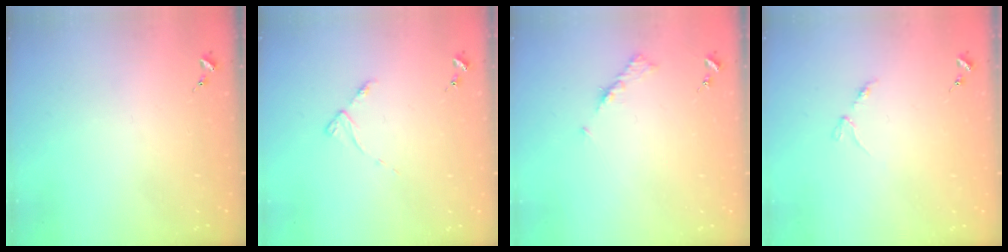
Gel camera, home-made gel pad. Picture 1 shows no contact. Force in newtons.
{"total": 4.4, "press": 4.3, "slide": 0.7}
{"total": 5.3, "press": 5.2, "slide": 0.7}
{"total": 2.9, "press": 2.8, "slide": 0.4}